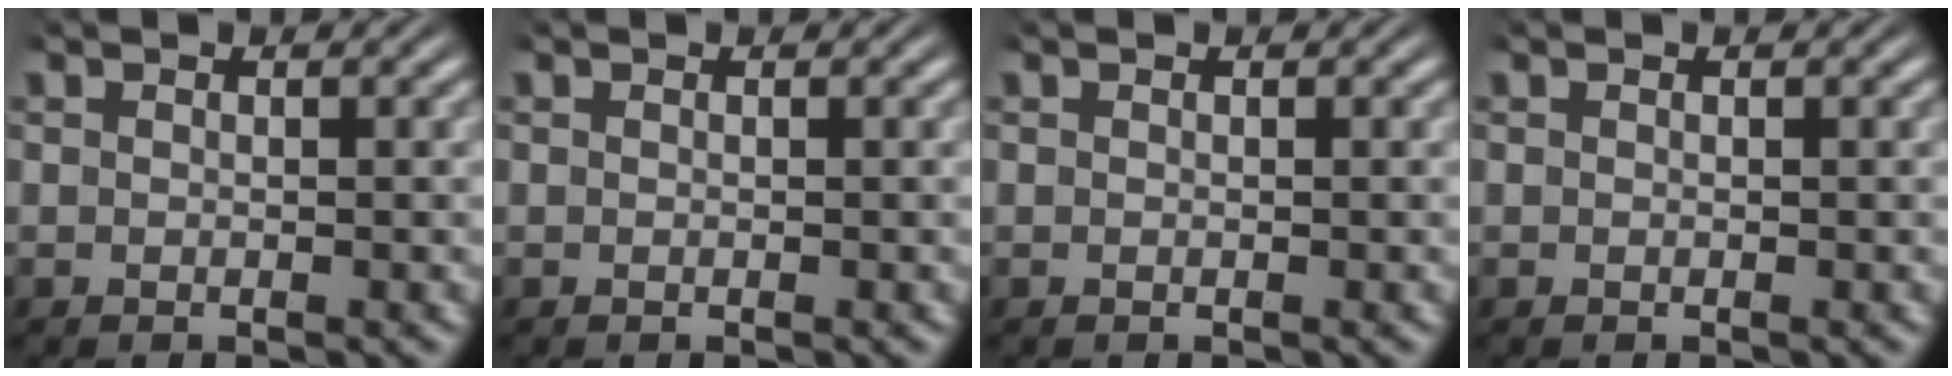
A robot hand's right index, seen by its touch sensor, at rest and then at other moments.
{"total": 0.0}
{"total": 0.0}
{"total": 0.0}